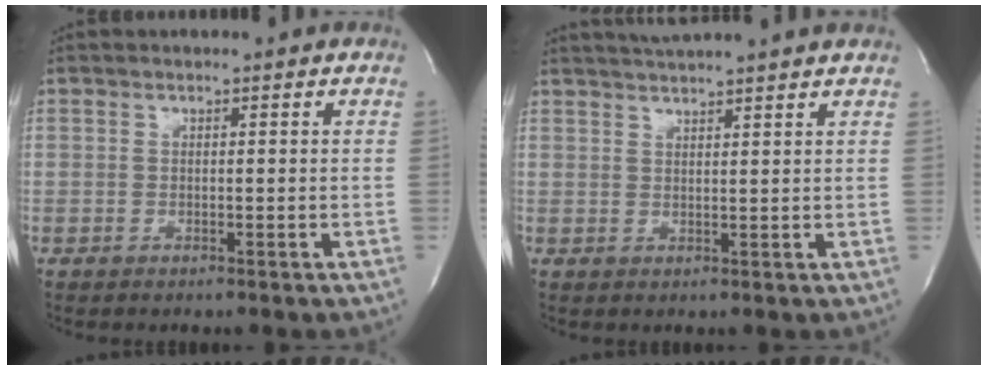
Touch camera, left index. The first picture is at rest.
{"total": 8.2, "force": [7.5, -0.6, 3.4], "torque": [-0.060, 0.029, 0.102]}